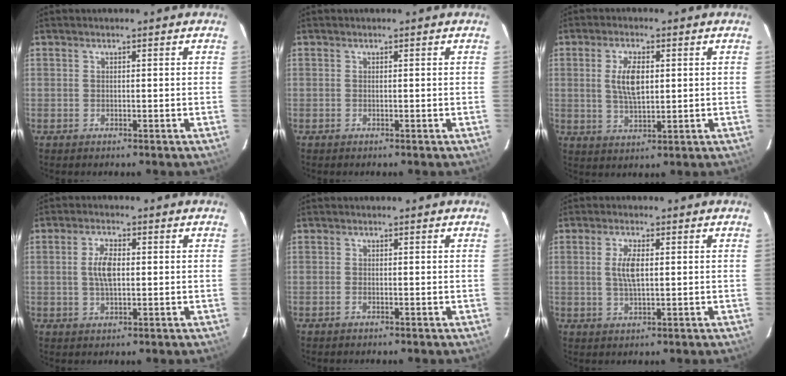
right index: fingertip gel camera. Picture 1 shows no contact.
{"total": 0.0}
{"total": 6.5, "force": [1.2, 2.9, 5.7], "torque": [-0.107, 0.001, 0.025]}
{"total": 5.0, "force": [0.3, 2.3, 4.4], "torque": [-0.085, 0.004, 0.008]}
{"total": 0.8, "force": [-0.4, 0.4, 0.5], "torque": [-0.012, -0.001, -0.009]}
{"total": 4.4, "force": [0.6, 1.6, 4.1], "torque": [-0.079, 0.000, 0.012]}